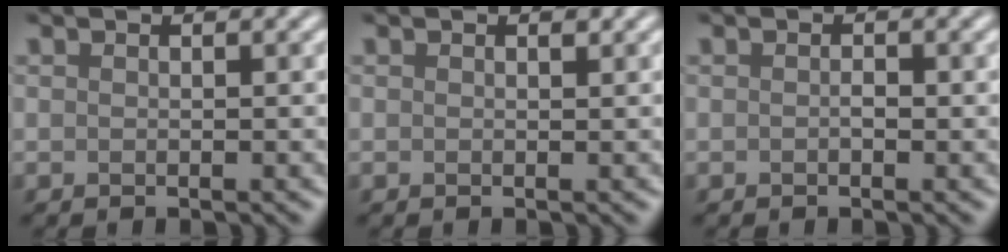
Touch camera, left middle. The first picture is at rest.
{"total": 0.0}
{"total": 0.6, "force": [-0.5, 0.1, 0.2], "torque": [-0.008, 0.000, -0.003]}